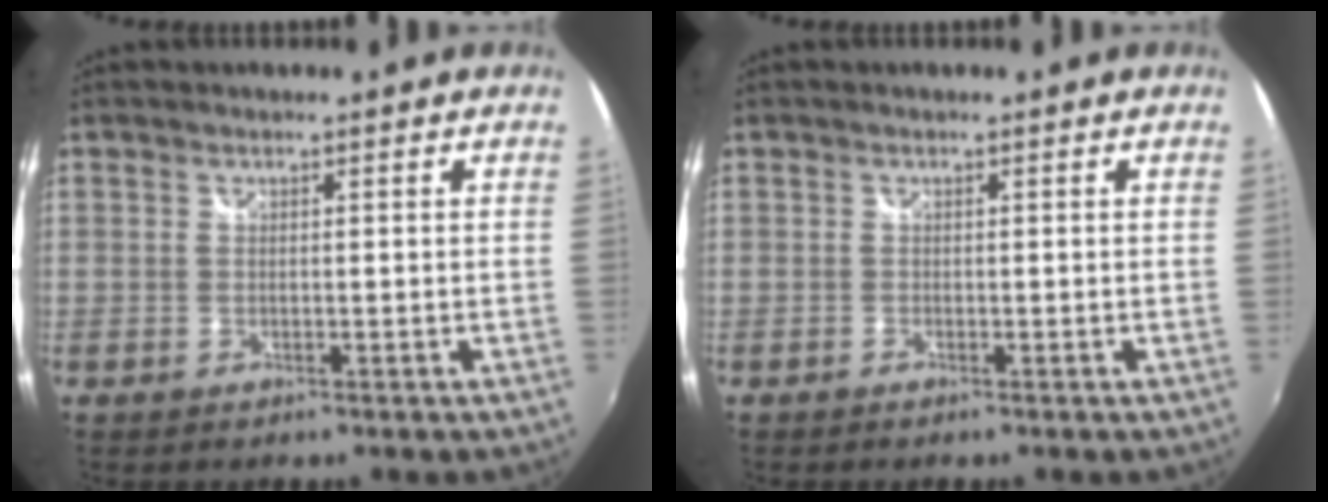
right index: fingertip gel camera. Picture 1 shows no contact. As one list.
[{"total": 0.0}]